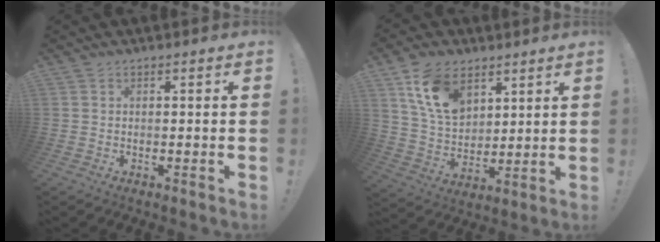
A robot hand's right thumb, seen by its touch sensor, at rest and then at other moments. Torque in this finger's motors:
{"motor_torque": [0.93, 2.62, 0.36, -0.06, 0.29]}